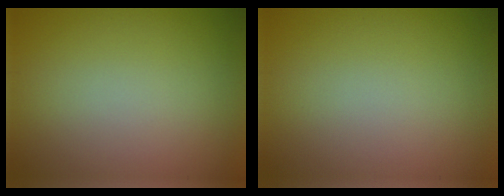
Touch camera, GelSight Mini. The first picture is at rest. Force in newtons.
{"total": 0.0}